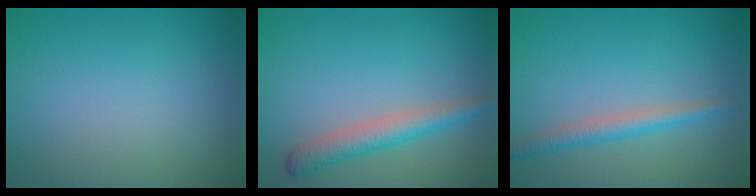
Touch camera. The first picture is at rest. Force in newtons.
{"total": 3.1, "press": 3.1, "slide": 0.2}
{"total": 2.3, "press": 2.3, "slide": 0.1}